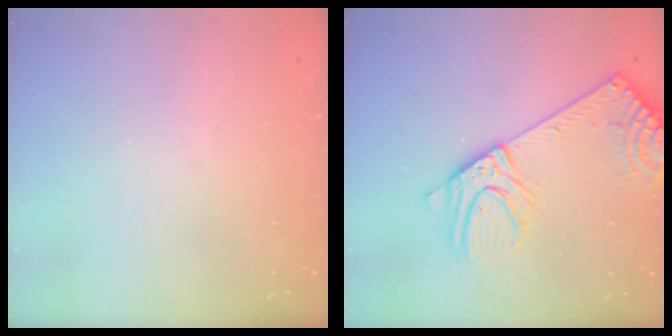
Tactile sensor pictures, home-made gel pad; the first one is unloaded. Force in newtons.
{"total": 17.2, "press": 16.8, "slide": 3.6}